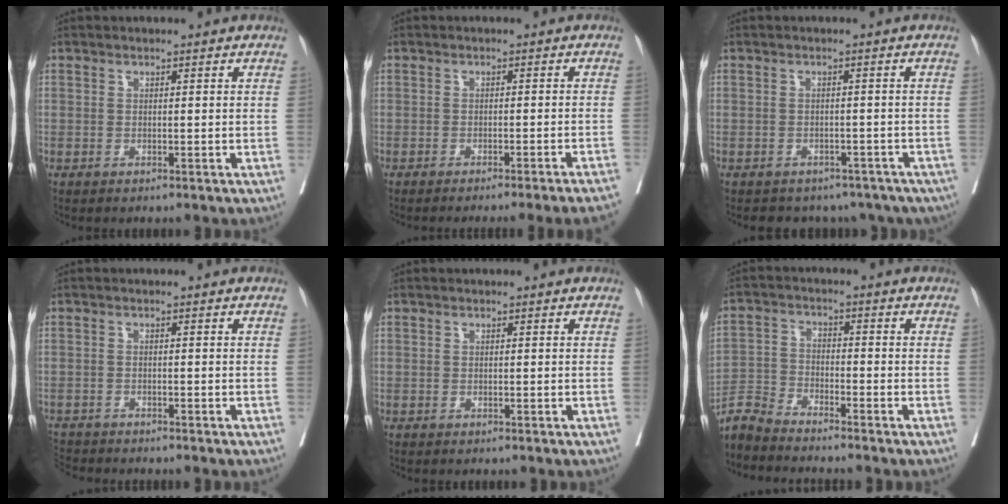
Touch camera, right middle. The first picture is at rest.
{"total": 8.8, "force": [-7.7, -2.1, 3.7], "torque": [-0.018, -0.024, -0.096]}
{"total": 13.0, "force": [-10.4, 6.8, 3.7], "torque": [-0.067, 0.004, -0.107]}
{"total": 3.3, "force": [-3.3, 0.6, -0.3], "torque": [0.000, -0.014, -0.060]}
{"total": 0.0}
{"total": 6.4, "force": [-6.4, -0.4, 0.6], "torque": [-0.014, -0.007, -0.128]}